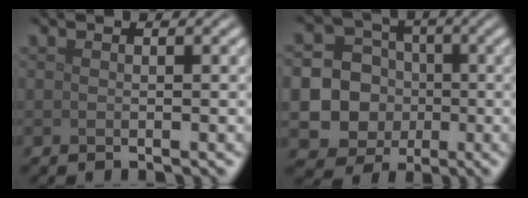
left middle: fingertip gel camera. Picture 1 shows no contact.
{"total": 12.2, "force": [-2.1, 11.6, 3.1], "torque": [-0.086, -0.007, -0.053]}